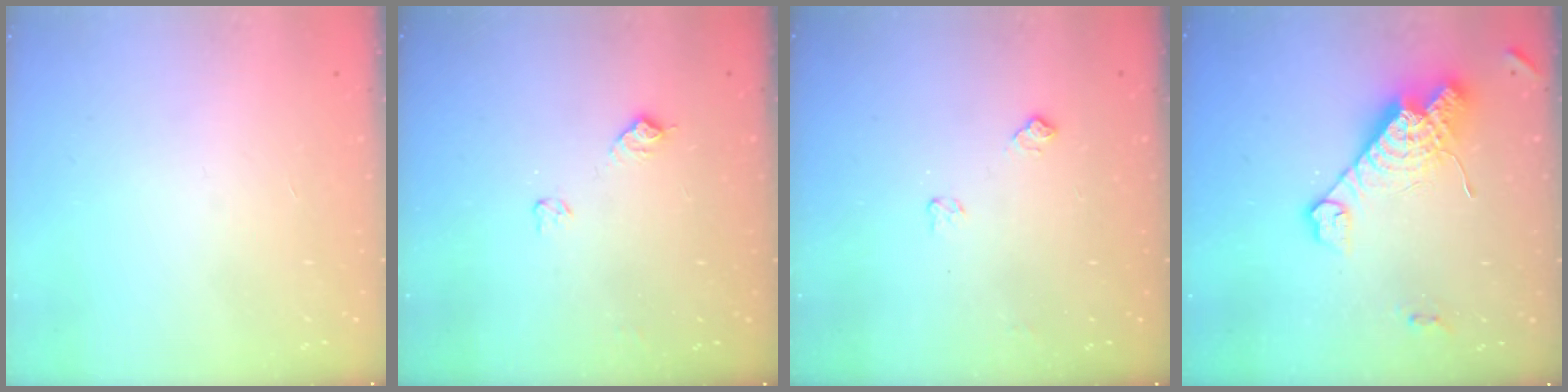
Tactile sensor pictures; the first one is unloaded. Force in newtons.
{"total": 7.1, "press": 7.0, "slide": 0.8}
{"total": 4.9, "press": 4.8, "slide": 0.7}
{"total": 23.1, "press": 23.0, "slide": 2.1}